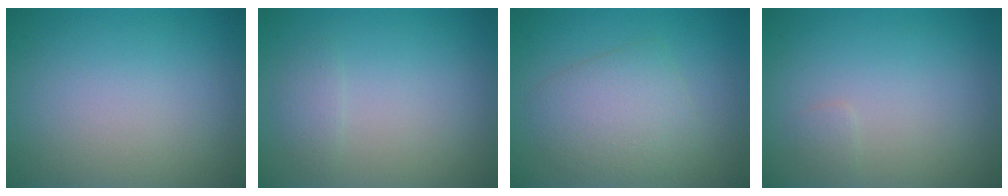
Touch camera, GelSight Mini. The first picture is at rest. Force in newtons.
{"total": 1.1, "press": 1.1, "slide": 0.0}
{"total": 3.9, "press": 3.9, "slide": 0.1}
{"total": 0.6, "press": 0.6, "slide": 0.0}